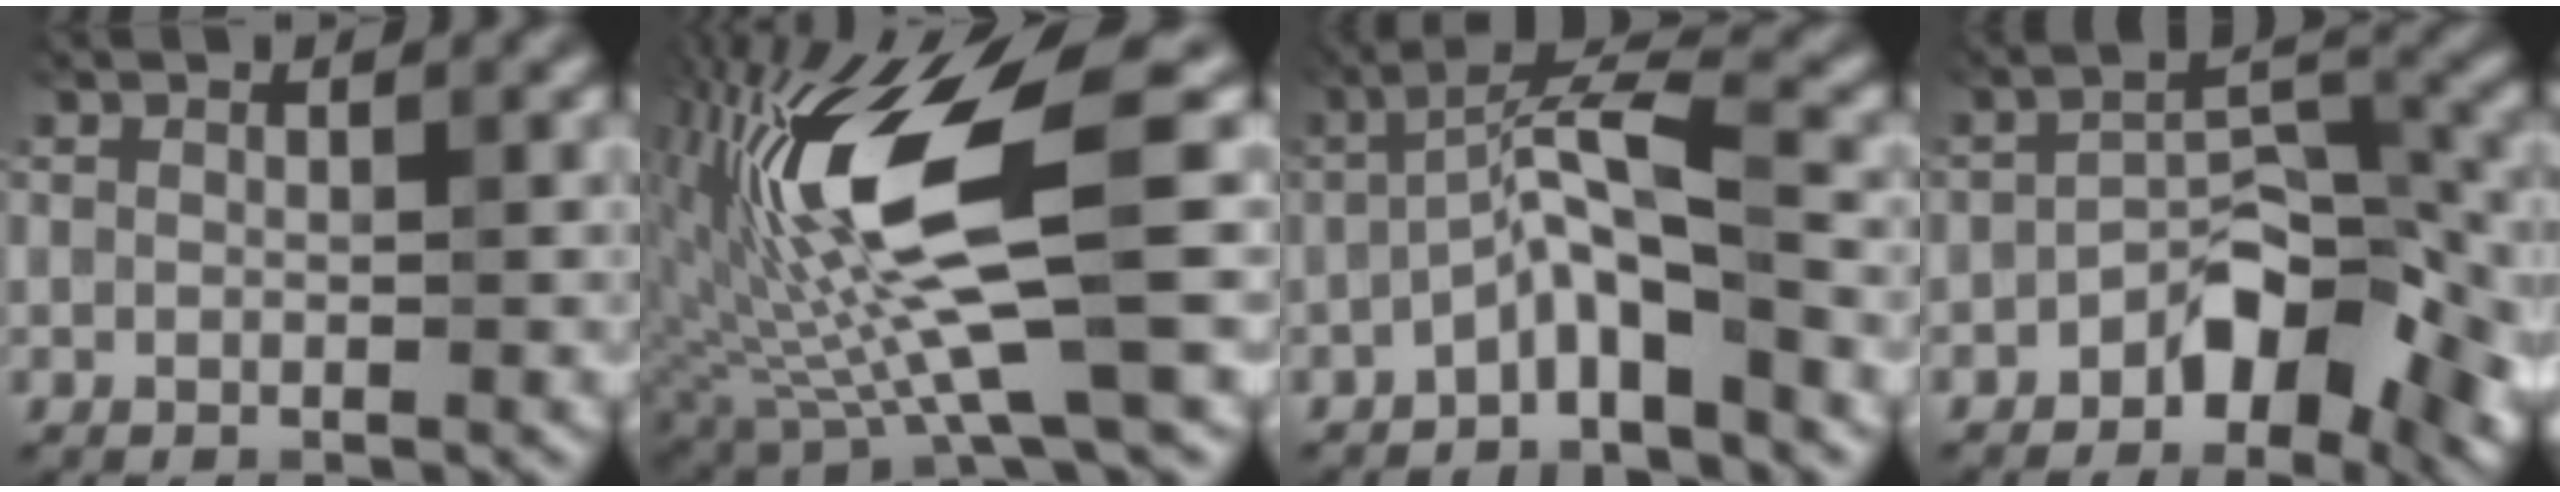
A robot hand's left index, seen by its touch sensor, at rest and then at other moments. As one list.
[{"total": 14.1, "force": [0.8, 3.6, 13.6], "torque": [-0.264, -0.005, 0.018]}, {"total": 4.5, "force": [-2.1, 0.7, 4.0], "torque": [-0.072, 0.021, -0.046]}, {"total": 6.4, "force": [-3.3, 3.1, 4.5], "torque": [-0.054, 0.013, -0.063]}]